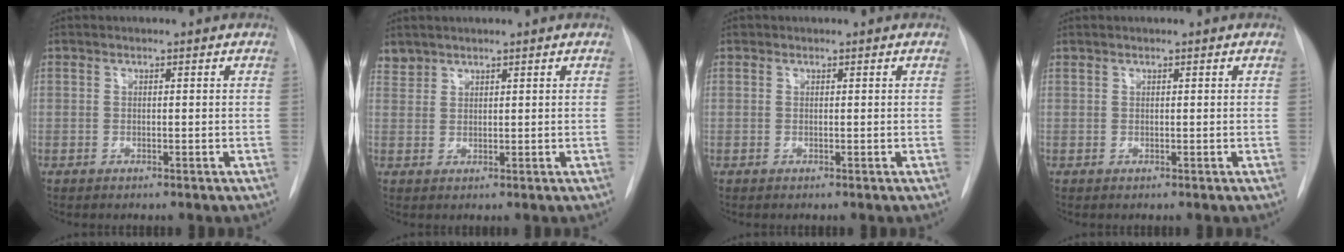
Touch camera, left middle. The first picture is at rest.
{"total": 2.0, "force": [1.8, 0.7, -0.3], "torque": [0.007, 0.009, 0.036]}
{"total": 0.0}
{"total": 0.0}